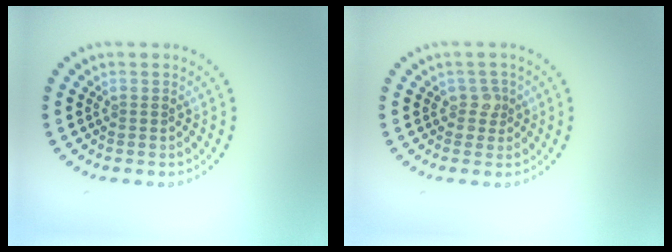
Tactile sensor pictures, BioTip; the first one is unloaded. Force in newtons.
{"total": 1.5, "press": 1.3, "slide": 0.7}